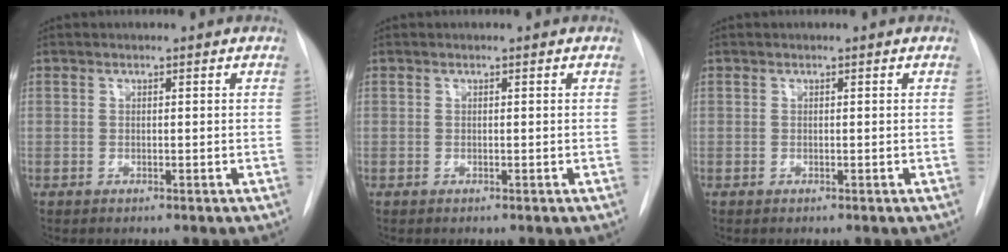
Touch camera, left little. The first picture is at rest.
{"total": 0.0}
{"total": 0.0}